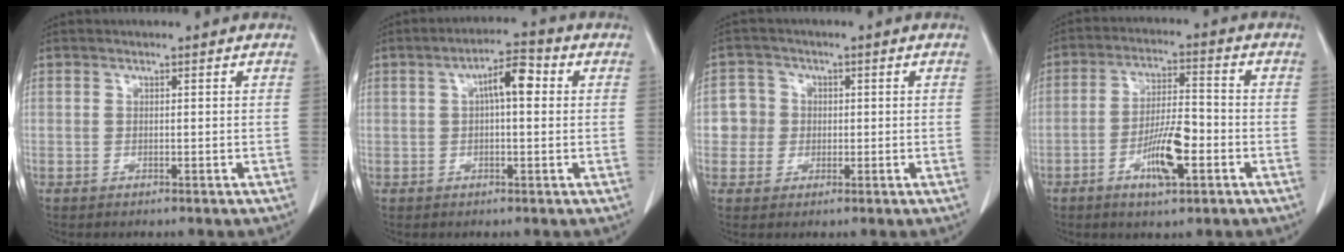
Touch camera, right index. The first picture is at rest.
{"total": 5.8, "force": [1.2, 1.7, 5.4], "torque": [-0.091, 0.023, 0.017]}
{"total": 4.1, "force": [0.1, 4.0, 0.3], "torque": [0.004, 0.014, 0.001]}
{"total": 8.7, "force": [-3.3, 2.1, 7.8], "torque": [-0.147, 0.002, -0.057]}